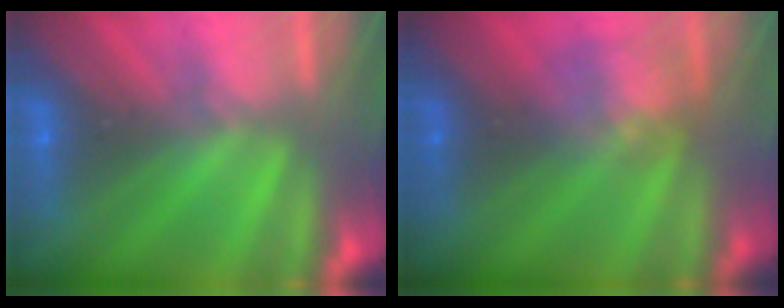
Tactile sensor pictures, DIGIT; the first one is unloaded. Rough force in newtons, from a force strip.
{"total": 2.3}